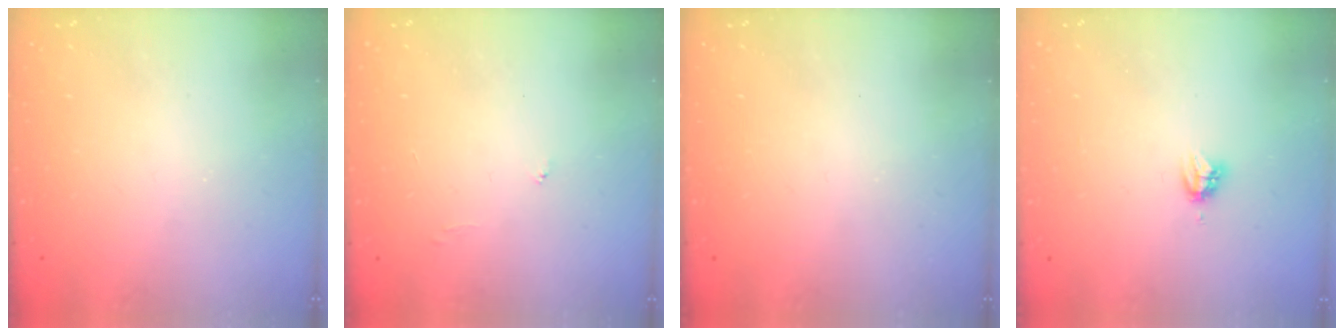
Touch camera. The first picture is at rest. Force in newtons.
{"total": 3.9, "press": 3.9, "slide": 0.3}
{"total": 0.0}
{"total": 3.2, "press": 3.2, "slide": 0.4}